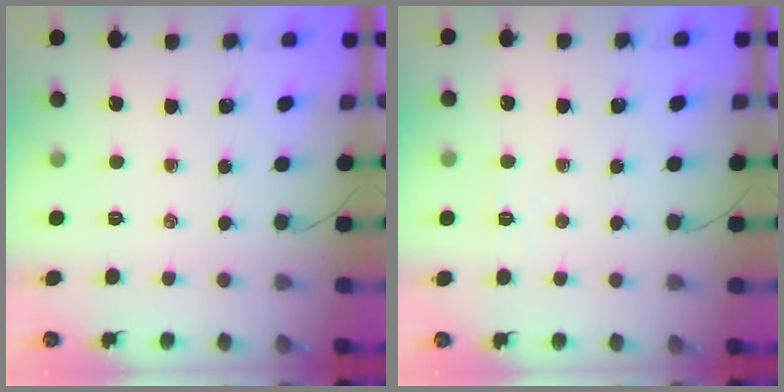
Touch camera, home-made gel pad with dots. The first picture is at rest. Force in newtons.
{"total": 2.6, "press": 2.6, "slide": 0.5}